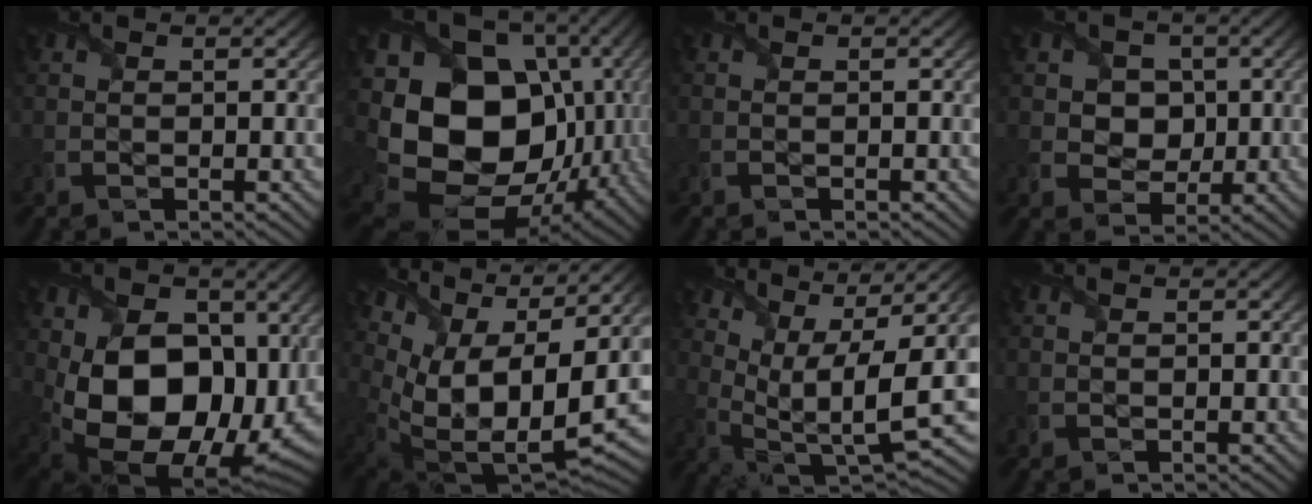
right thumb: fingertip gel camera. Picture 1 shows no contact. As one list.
[{"total": 19.4, "force": [-0.8, 15.2, 12.1], "torque": [-0.268, -0.038, 0.012]}, {"total": 0.0}, {"total": 5.4, "force": [1.0, 4.7, 2.4], "torque": [-0.066, -0.005, 0.011]}, {"total": 17.1, "force": [0.9, 12.1, 12.0], "torque": [-0.212, -0.047, 0.029]}, {"total": 15.4, "force": [5.2, 7.1, 12.6], "torque": [-0.256, -0.004, 0.125]}, {"total": 14.6, "force": [4.1, 5.1, 13.0], "torque": [-0.253, 0.001, 0.083]}, {"total": 0.0}]